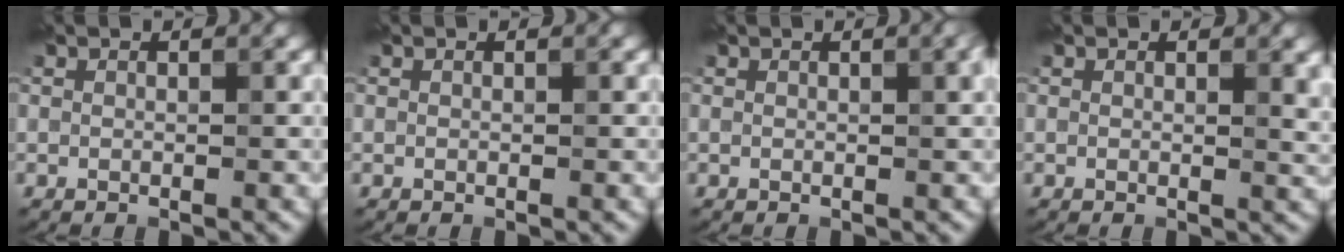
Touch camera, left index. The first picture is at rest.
{"total": 0.0}
{"total": 1.9, "force": [0.6, 0.6, 1.7], "torque": [-0.015, 0.008, 0.005]}
{"total": 1.5, "force": [0.7, 0.4, 1.3], "torque": [-0.011, -0.002, 0.010]}